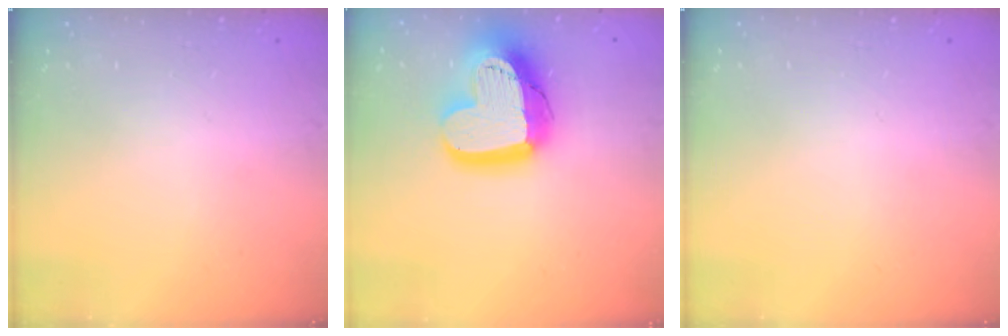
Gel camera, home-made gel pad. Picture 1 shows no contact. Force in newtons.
{"total": 21.6, "press": 21.5, "slide": 1.9}
{"total": 0.0}